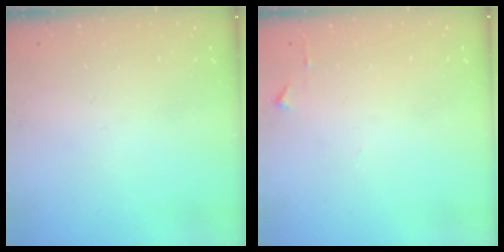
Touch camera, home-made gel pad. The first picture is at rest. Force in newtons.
{"total": 5.1, "press": 5.1, "slide": 0.6}